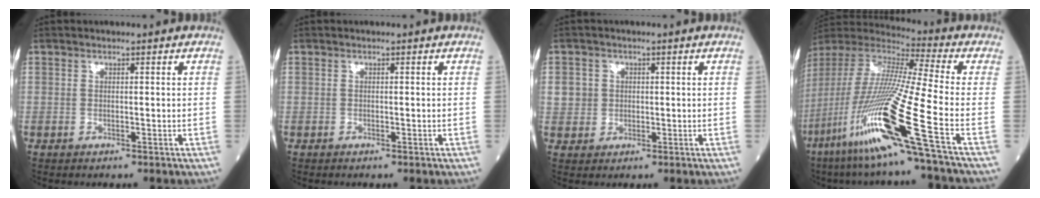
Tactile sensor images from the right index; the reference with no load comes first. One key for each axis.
{"total": 0.0}
{"total": 4.7, "fx": 1.6, "fy": 4.2, "fz": 1.4, "tx": -0.034, "ty": 0.007, "tz": 0.044}
{"total": 24.4, "fx": -10.6, "fy": -1.1, "fz": 21.9, "tx": -0.455, "ty": -0.056, "tz": -0.212}